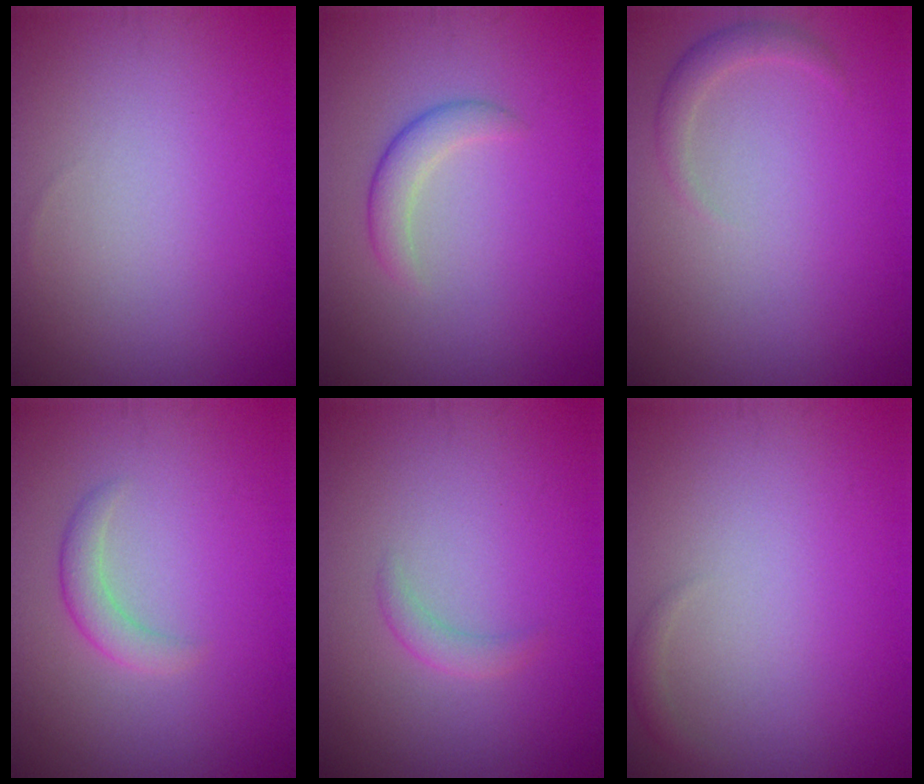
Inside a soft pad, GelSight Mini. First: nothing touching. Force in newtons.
{"total": 2.1, "press": 2.1, "slide": 0.0}
{"total": 1.4, "press": 1.4, "slide": 0.1}
{"total": 1.9, "press": 1.9, "slide": 0.1}
{"total": 1.2, "press": 1.2, "slide": 0.1}
{"total": 0.7, "press": 0.7, "slide": 0.1}